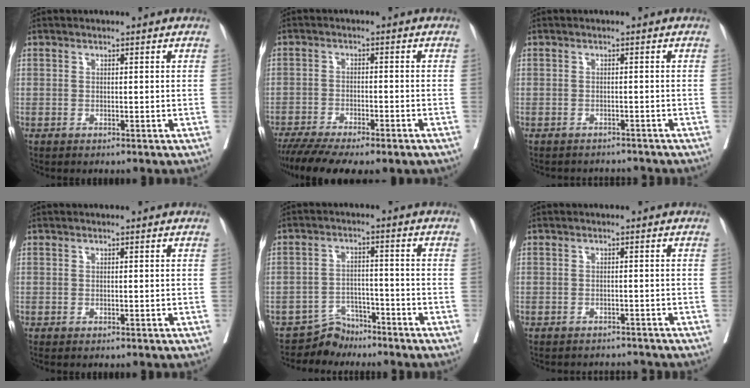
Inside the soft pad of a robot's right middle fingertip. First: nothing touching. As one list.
[{"total": 12.5, "force": [-9.9, 2.5, 7.2], "torque": [-0.121, -0.017, -0.150]}, {"total": 4.8, "force": [-4.7, 1.3, 0.4], "torque": [0.001, -0.003, -0.056]}, {"total": 0.0}, {"total": 4.3, "force": [-3.9, 1.4, -1.0], "torque": [0.019, 0.008, -0.068]}, {"total": 5.4, "force": [-5.3, 1.3, 0.3], "torque": [0.000, 0.002, -0.064]}]